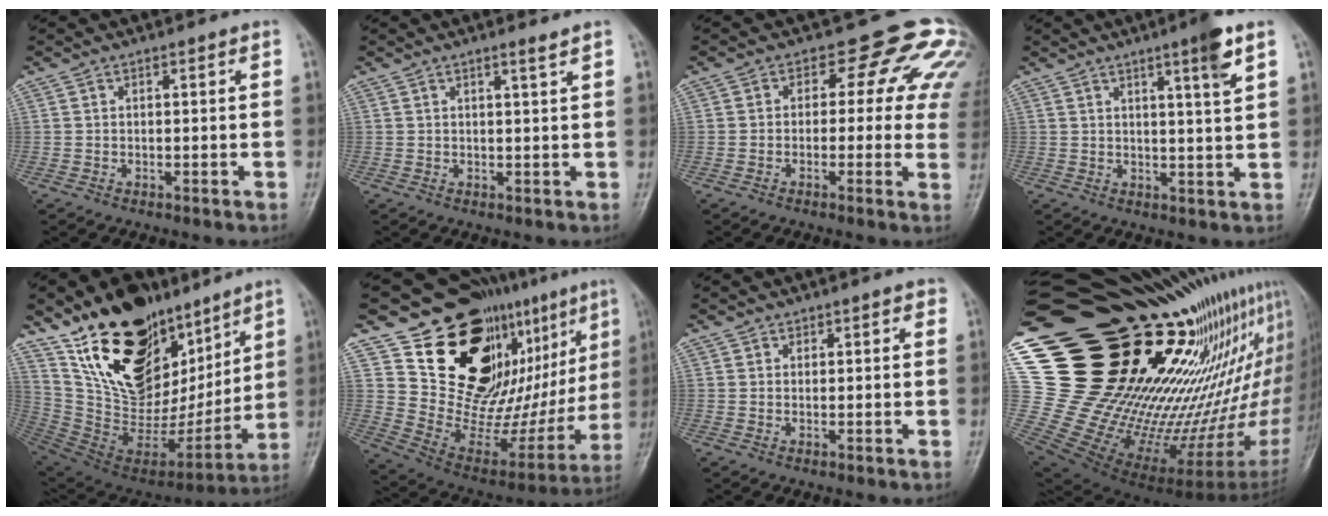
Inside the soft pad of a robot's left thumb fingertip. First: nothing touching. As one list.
[{"total": 1.6, "force": [1.1, -0.4, 1.0], "torque": [-0.020, -0.012, 0.019]}, {"total": 11.9, "force": [4.0, 7.7, 8.2], "torque": [-0.038, 0.000, 0.021]}, {"total": 5.8, "force": [3.3, 0.0, 4.8], "torque": [-0.071, -0.019, 0.049]}, {"total": 29.5, "force": [16.9, 16.7, 17.4], "torque": [-0.243, -0.049, 0.304]}, {"total": 26.2, "force": [12.9, 13.4, 18.5], "torque": [-0.190, -0.058, 0.223]}, {"total": 1.9, "force": [1.2, 1.3, 0.6], "torque": [0.013, -0.004, 0.010]}, {"total": 50.6, "force": [31.9, 15.5, 36.1], "torque": [-0.506, -0.118, 0.532]}]